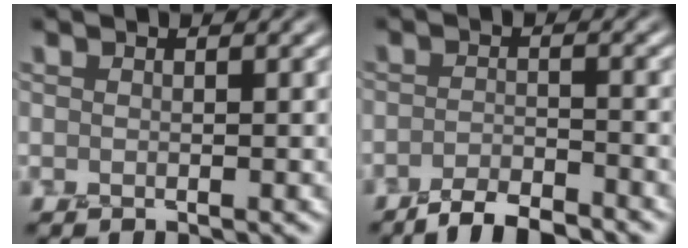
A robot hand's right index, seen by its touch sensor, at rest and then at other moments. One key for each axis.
{"total": 3.6, "fx": -3.1, "fy": 0.6, "fz": 1.7, "tx": -0.025, "ty": 0.004, "tz": -0.061}